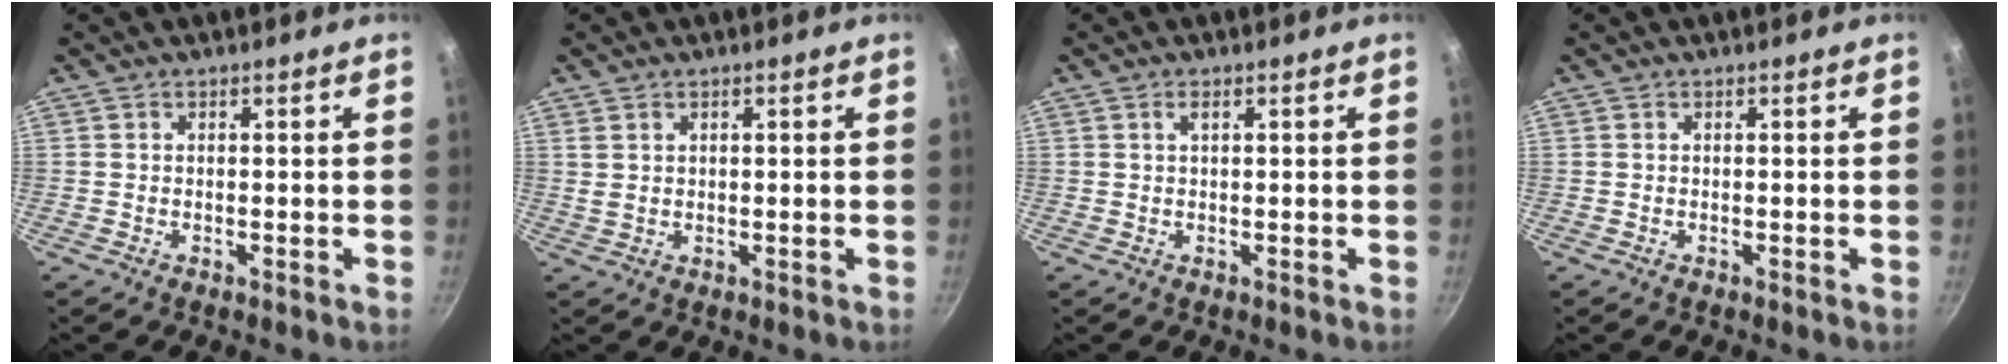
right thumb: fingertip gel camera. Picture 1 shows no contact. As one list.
[{"total": 1.3, "force": [0.9, 0.8, 0.4], "torque": [-0.007, -0.004, 0.019]}, {"total": 1.1, "force": [0.3, 0.4, 1.0], "torque": [-0.016, 0.001, 0.004]}, {"total": 0.0}]